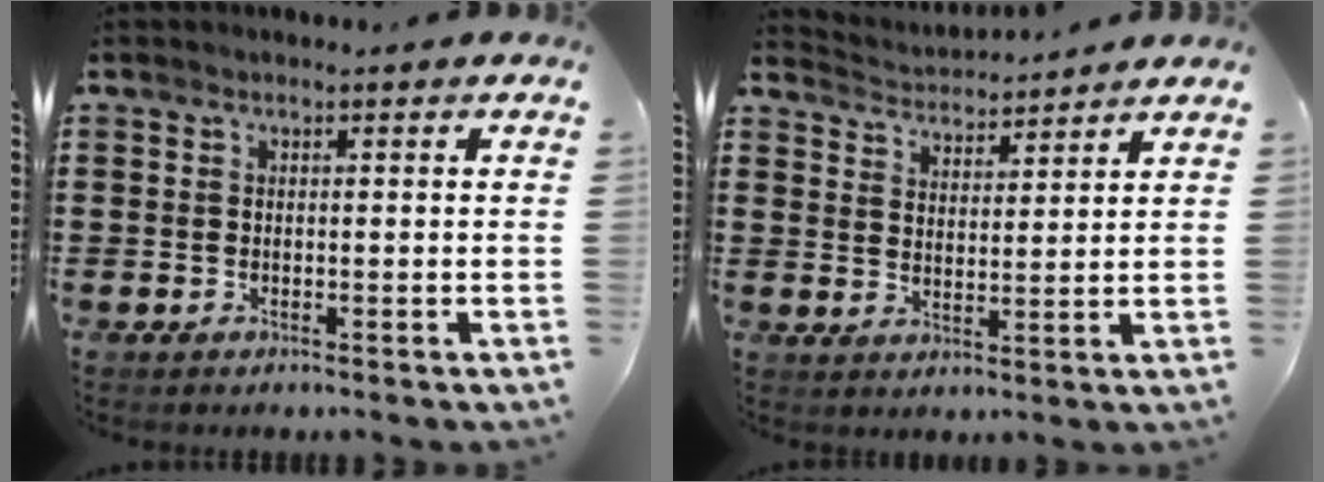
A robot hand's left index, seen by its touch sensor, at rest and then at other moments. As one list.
[{"total": 3.2, "force": [3.1, 0.0, -0.5], "torque": [-0.007, -0.020, 0.053]}]